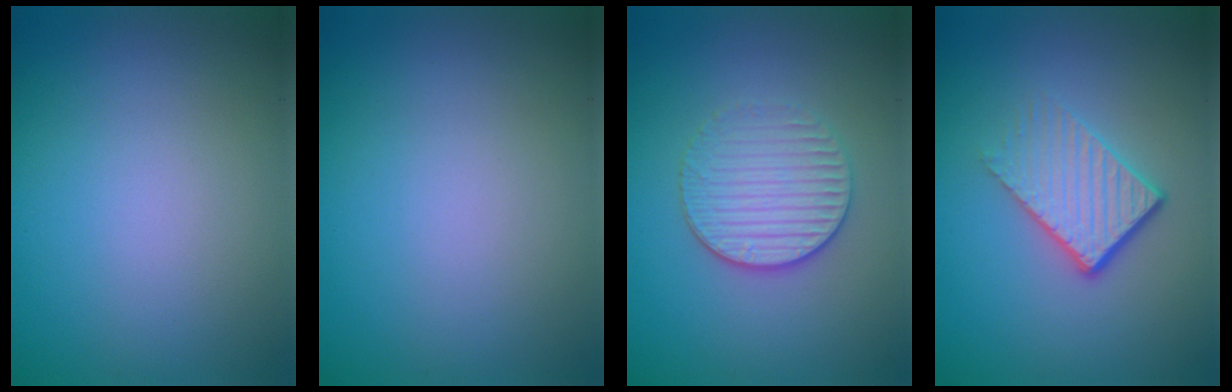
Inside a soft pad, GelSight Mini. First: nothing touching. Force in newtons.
{"total": 0.0}
{"total": 3.2, "press": 2.9, "slide": 1.4}
{"total": 4.2, "press": 2.7, "slide": 3.2}